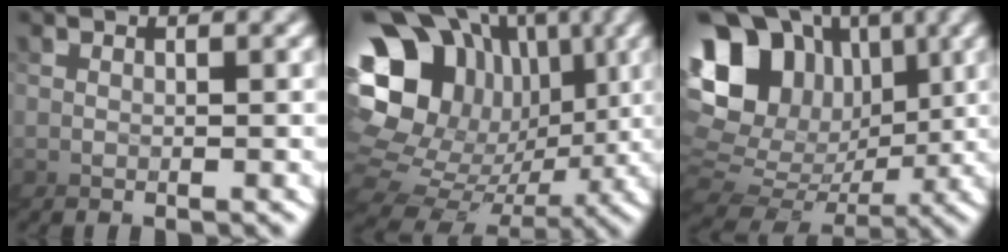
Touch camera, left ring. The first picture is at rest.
{"total": 15.8, "force": [1.8, 11.9, 10.2], "torque": [-0.197, 0.001, 0.016]}
{"total": 9.7, "force": [2.9, 8.0, 4.7], "torque": [-0.103, 0.019, 0.025]}